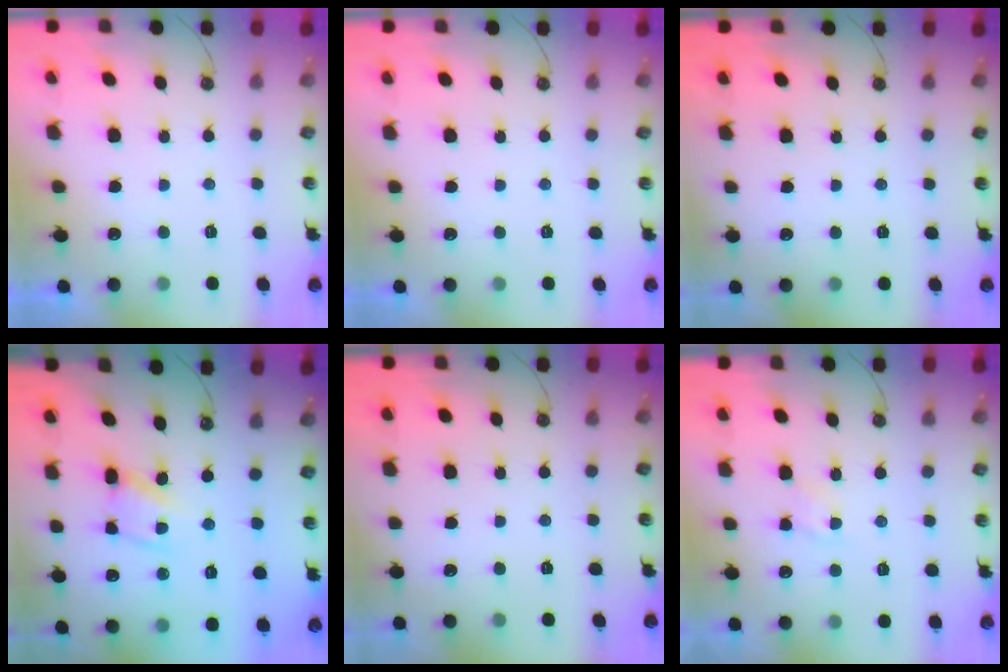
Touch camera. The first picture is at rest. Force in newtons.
{"total": 0.0}
{"total": 0.0}
{"total": 11.2, "press": 11.2, "slide": 0.7}
{"total": 0.0}
{"total": 8.0, "press": 8.0, "slide": 0.7}